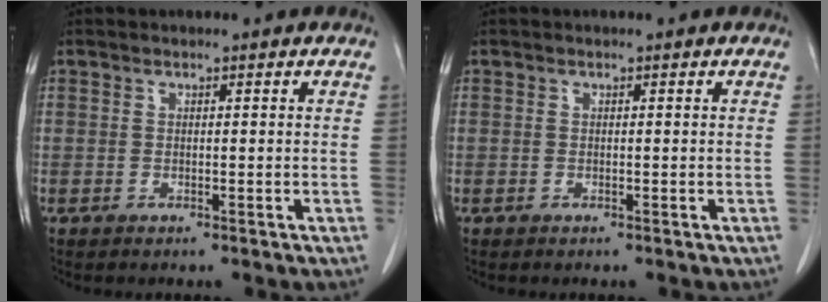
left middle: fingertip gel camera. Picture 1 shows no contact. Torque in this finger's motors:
{"motor_torque": [0.12, -0.13, 0.08, 0.00]}